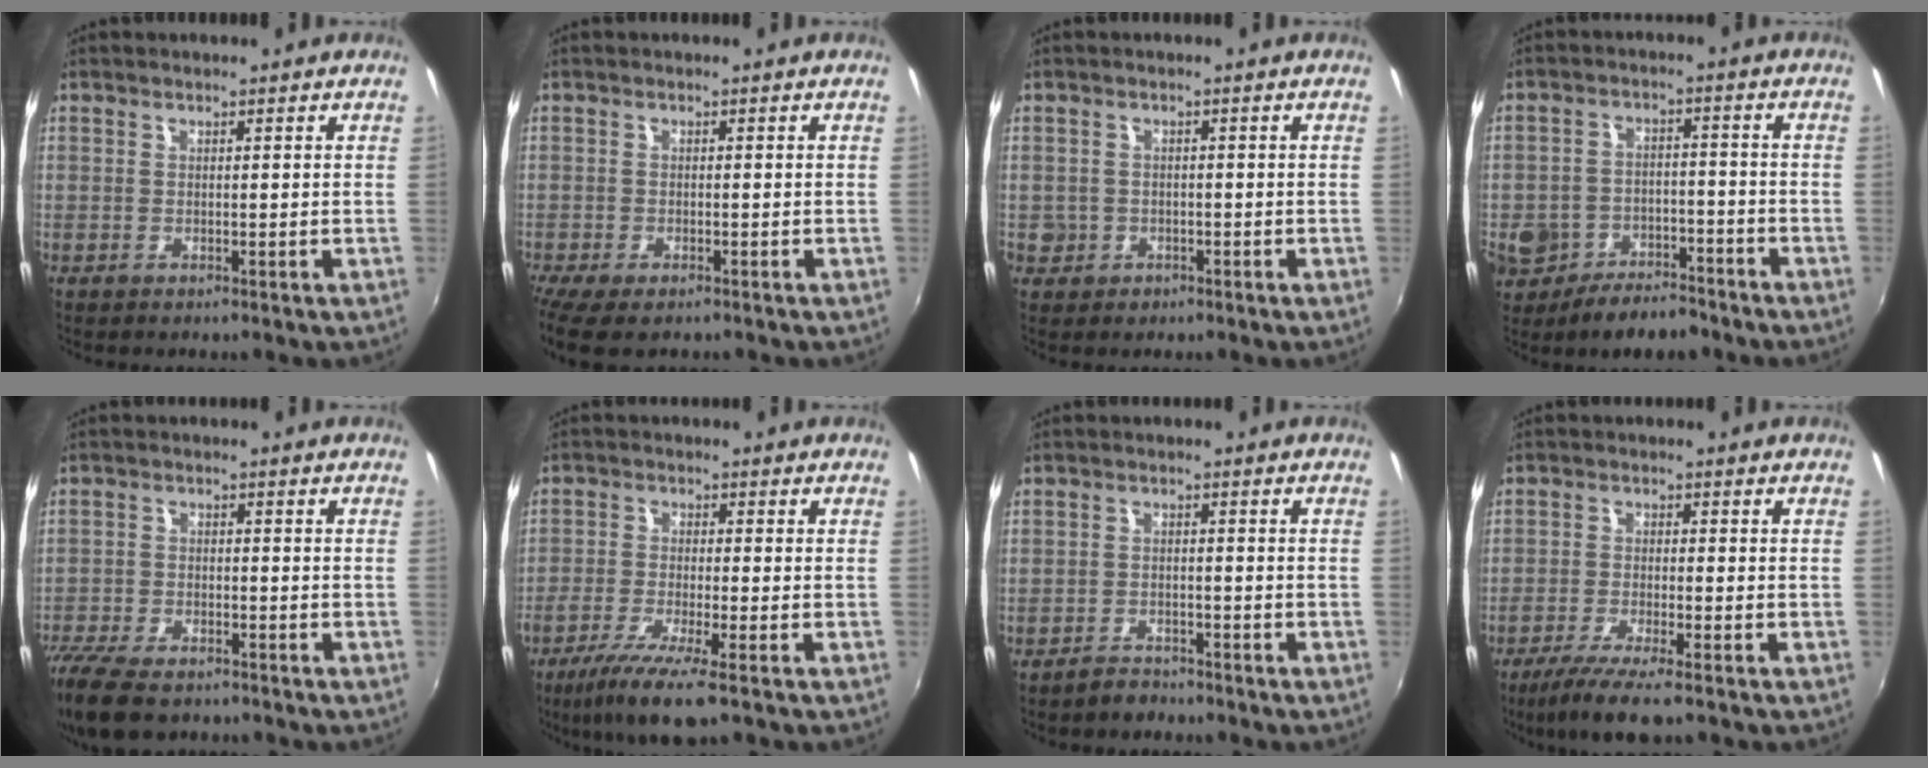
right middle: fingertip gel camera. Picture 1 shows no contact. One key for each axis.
{"total": 5.1, "fx": -3.8, "fy": 1.5, "fz": 3.0, "tx": -0.068, "ty": -0.026, "tz": -0.064}
{"total": 3.5, "fx": -1.1, "fy": 3.2, "fz": 0.8, "tx": -0.024, "ty": -0.001, "tz": -0.015}
{"total": 13.2, "fx": -8.0, "fy": 8.8, "fz": 5.8, "tx": -0.164, "ty": 0.004, "tz": -0.116}
{"total": 13.1, "fx": -10.3, "fy": 5.0, "fz": 6.4, "tx": -0.169, "ty": -0.036, "tz": -0.187}
{"total": 9.4, "fx": -6.3, "fy": 0.8, "fz": 6.9, "tx": -0.155, "ty": -0.031, "tz": -0.116}
{"total": 3.0, "fx": -2.7, "fy": 1.2, "fz": 0.5, "tx": -0.020, "ty": 0.004, "tz": -0.044}
{"total": 7.5, "fx": -5.7, "fy": 0.6, "fz": 4.9, "tx": -0.114, "ty": -0.022, "tz": -0.102}